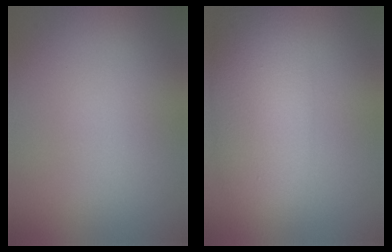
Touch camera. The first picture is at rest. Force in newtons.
{"total": 7.8, "press": 7.8, "slide": 0.1}